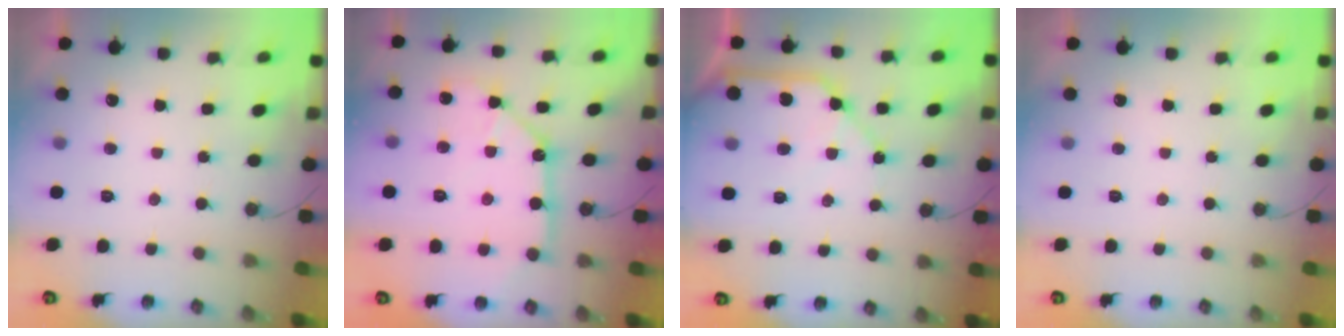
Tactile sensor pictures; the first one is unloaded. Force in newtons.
{"total": 11.8, "press": 11.8, "slide": 1.2}
{"total": 11.6, "press": 11.5, "slide": 1.4}
{"total": 0.0}